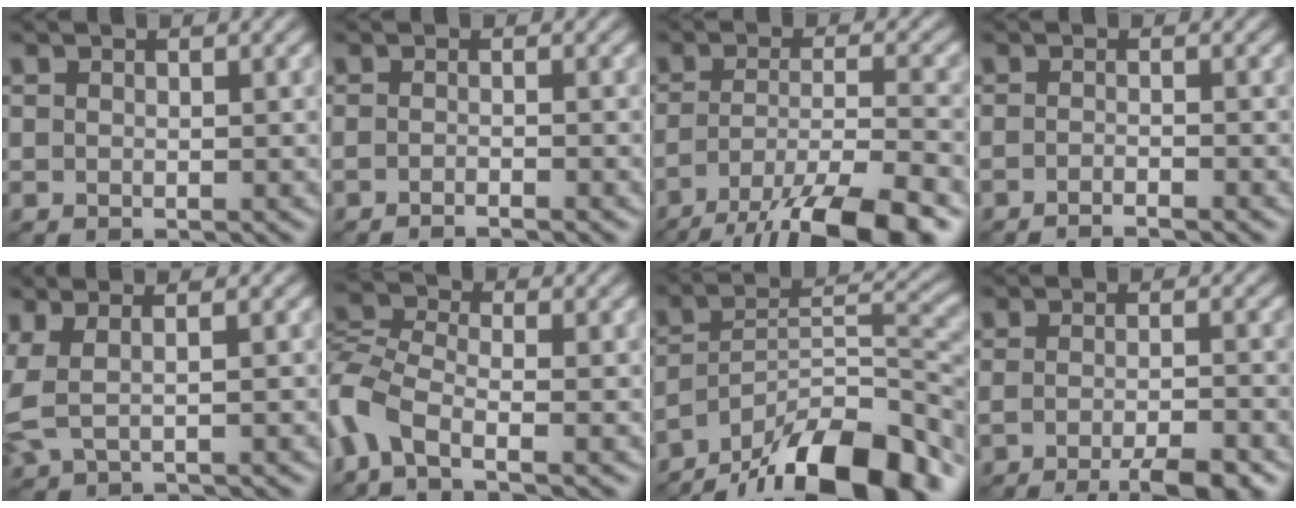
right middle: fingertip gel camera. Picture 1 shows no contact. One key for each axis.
{"total": 1.4, "fx": -1.3, "fy": -0.7, "fz": 0.1, "tx": 0.000, "ty": 0.000, "tz": -0.023}
{"total": 10.5, "fx": -7.7, "fy": 1.9, "fz": 6.9, "tx": -0.122, "ty": -0.009, "tz": -0.129}
{"total": 1.8, "fx": -1.7, "fy": -0.6, "fz": 0.4, "tx": 0.001, "ty": 0.003, "tz": -0.030}
{"total": 2.6, "fx": 0.0, "fy": 0.9, "fz": 2.5, "tx": -0.071, "ty": 0.002, "tz": 0.012}
{"total": 5.8, "fx": -3.8, "fy": 2.1, "fz": 3.9, "tx": -0.097, "ty": 0.000, "tz": -0.094}
{"total": 14.1, "fx": -10.9, "fy": 4.0, "fz": 8.0, "tx": -0.141, "ty": 0.011, "tz": -0.187}
{"total": 4.8, "fx": -3.2, "fy": 0.6, "fz": 3.5, "tx": -0.051, "ty": -0.003, "tz": -0.043}